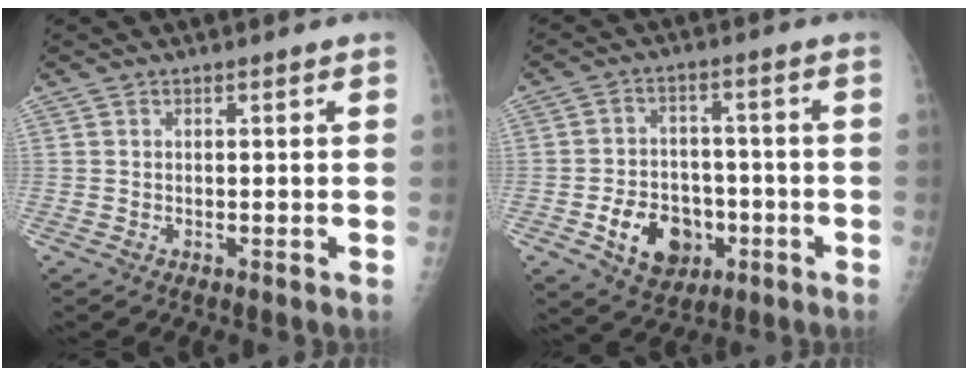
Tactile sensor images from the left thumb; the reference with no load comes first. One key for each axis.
{"total": 11.0, "fx": -3.8, "fy": 8.4, "fz": 6.1, "tx": -0.064, "ty": 0.020, "tz": -0.054}